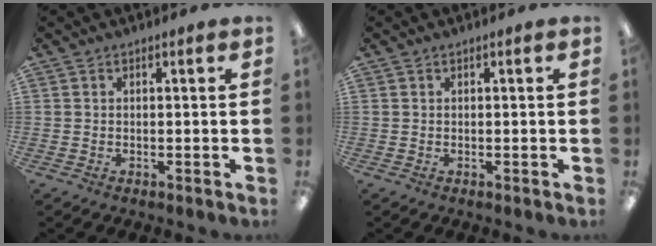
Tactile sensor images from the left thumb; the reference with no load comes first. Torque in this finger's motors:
{"motor_torque": [-0.01, 0.01, 0.00, 0.00, 0.00]}